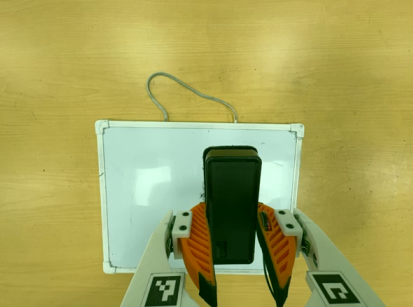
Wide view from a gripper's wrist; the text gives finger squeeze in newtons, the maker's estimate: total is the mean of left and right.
{"total": 6.3, "left": 5.6, "right": 7.0}